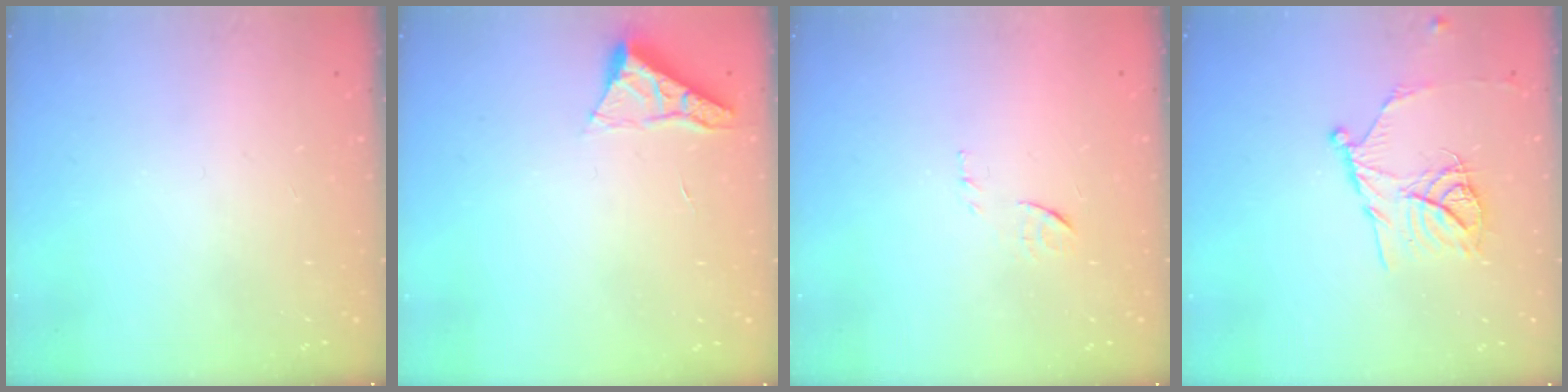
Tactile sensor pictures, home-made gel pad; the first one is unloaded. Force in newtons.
{"total": 5.3, "press": 5.3, "slide": 0.5}
{"total": 6.9, "press": 6.9, "slide": 0.7}
{"total": 13.1, "press": 13.1, "slide": 1.0}